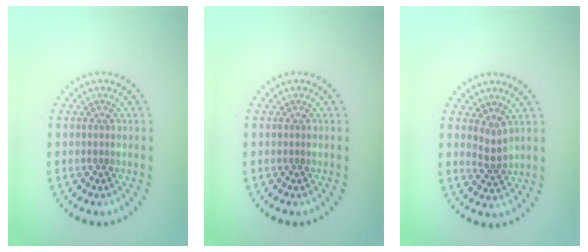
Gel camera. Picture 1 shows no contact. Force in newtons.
{"total": 0.0}
{"total": 1.5, "press": 1.1, "slide": 1.1}